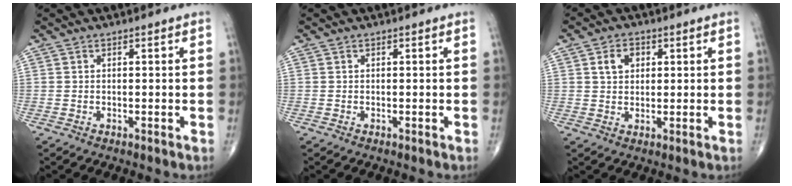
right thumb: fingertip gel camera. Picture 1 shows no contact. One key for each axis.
{"total": 0.0}
{"total": 4.3, "fx": 1.4, "fy": 3.2, "fz": 2.5, "tx": -0.031, "ty": 0.001, "tz": 0.024}